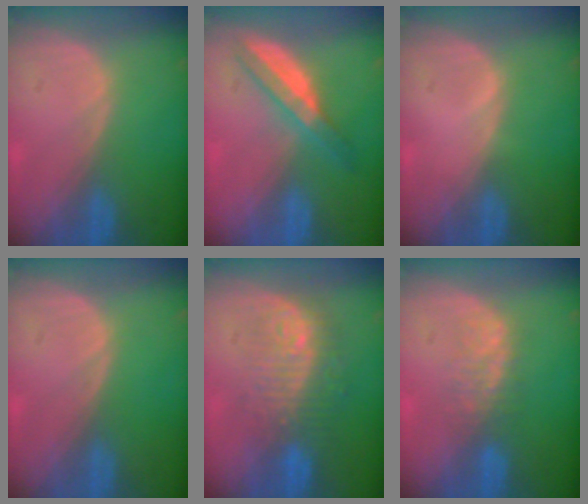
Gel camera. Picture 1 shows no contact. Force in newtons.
{"total": 6.2, "press": 5.4, "slide": 3.1}
{"total": 0.5, "press": 0.1, "slide": 0.5}
{"total": 0.0}
{"total": 9.0, "press": 8.7, "slide": 2.4}
{"total": 3.6, "press": 3.6, "slide": 0.7}